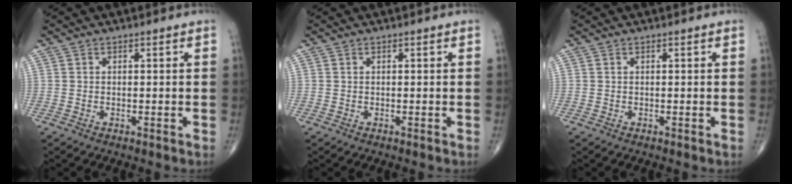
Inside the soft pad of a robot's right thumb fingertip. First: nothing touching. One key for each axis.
{"total": 0.0}
{"total": 0.0}